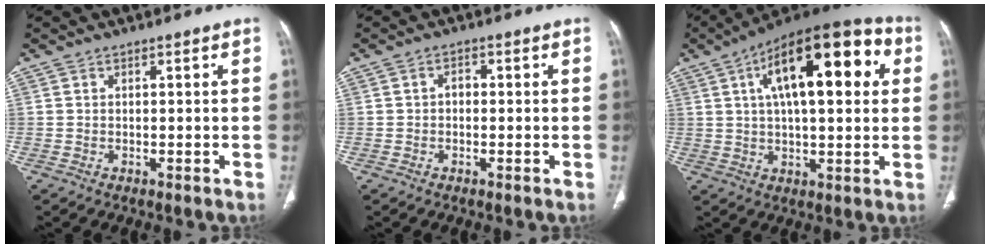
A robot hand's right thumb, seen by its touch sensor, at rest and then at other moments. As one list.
[{"total": 1.5, "force": [-0.2, 1.1, 1.0], "torque": [-0.008, 0.008, -0.006]}, {"total": 22.1, "force": [6.4, 8.8, 19.3], "torque": [-0.273, 0.020, 0.088]}]